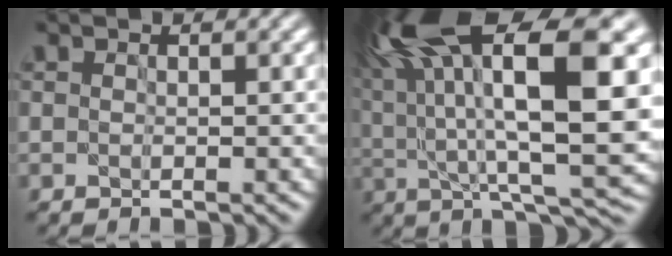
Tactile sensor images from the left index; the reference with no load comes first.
{"total": 18.3, "force": [6.4, 5.8, 16.2], "torque": [-0.272, 0.033, 0.114]}